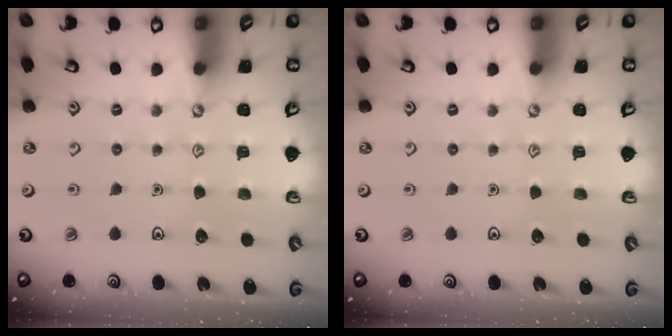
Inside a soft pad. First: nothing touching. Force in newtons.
{"total": 0.0}